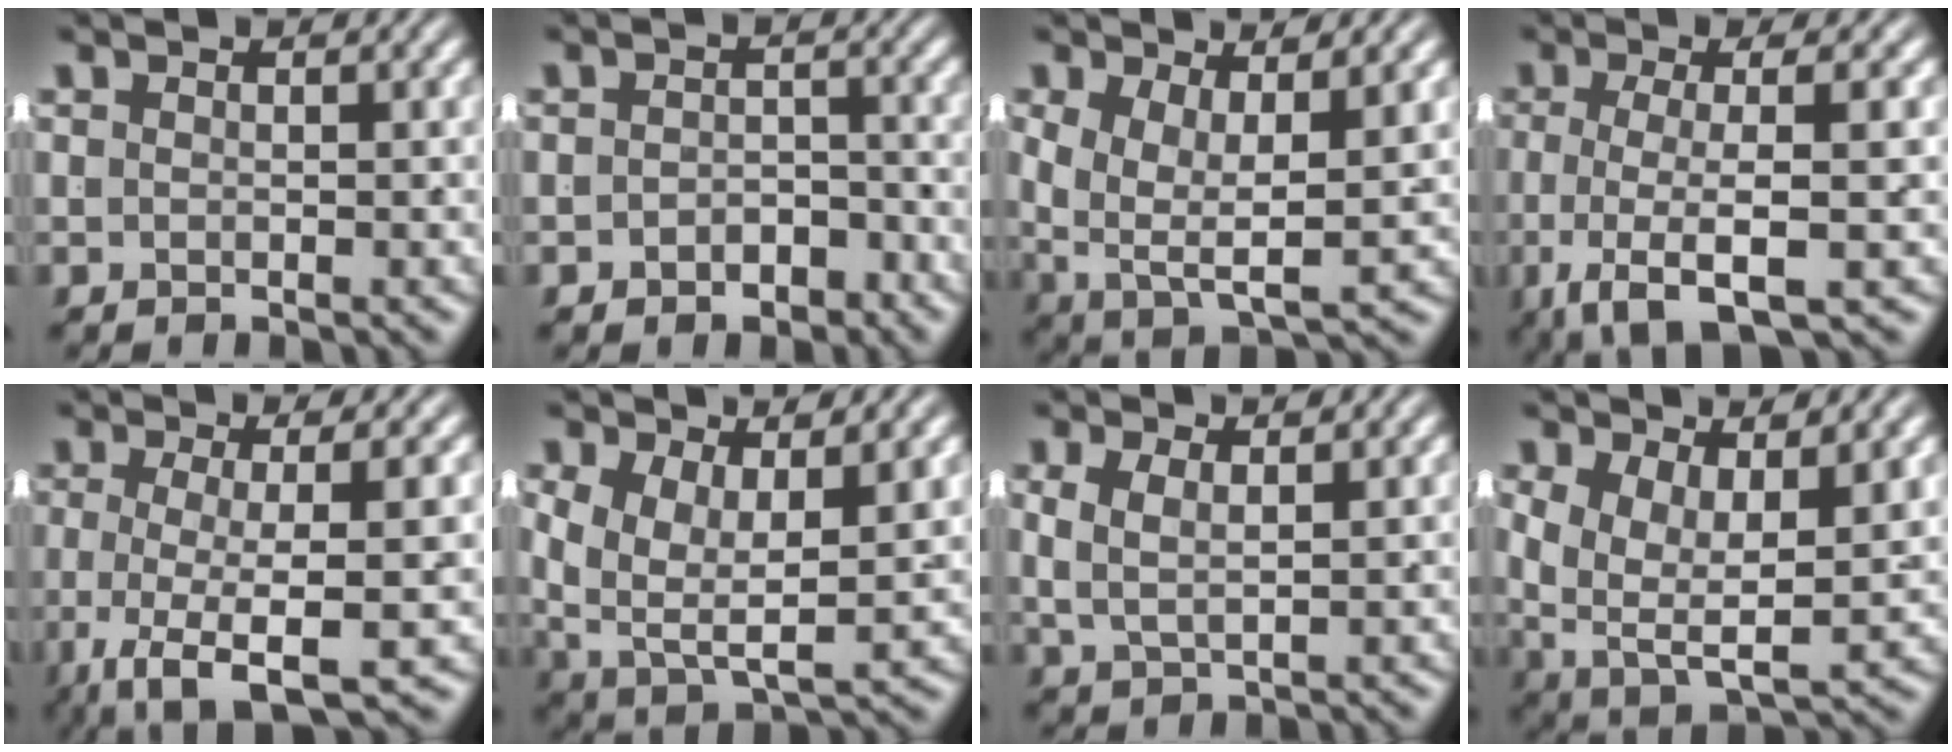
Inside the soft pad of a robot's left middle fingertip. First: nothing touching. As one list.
[{"total": 2.6, "force": [-2.1, 1.4, 0.6], "torque": [0.001, -0.009, -0.031]}, {"total": 6.2, "force": [-0.1, 4.0, 4.8], "torque": [-0.106, -0.030, 0.013]}, {"total": 6.6, "force": [-3.3, 2.0, 5.4], "torque": [-0.119, -0.033, -0.033]}, {"total": 7.7, "force": [-4.5, 2.4, 5.7], "torque": [-0.127, -0.044, -0.050]}, {"total": 7.0, "force": [0.0, 5.0, 5.0], "torque": [-0.121, -0.035, 0.015]}, {"total": 3.4, "force": [0.9, 2.2, 2.5], "torque": [-0.055, -0.006, 0.022]}, {"total": 7.3, "force": [-0.9, 5.1, 5.1], "torque": [-0.118, -0.044, 0.007]}]